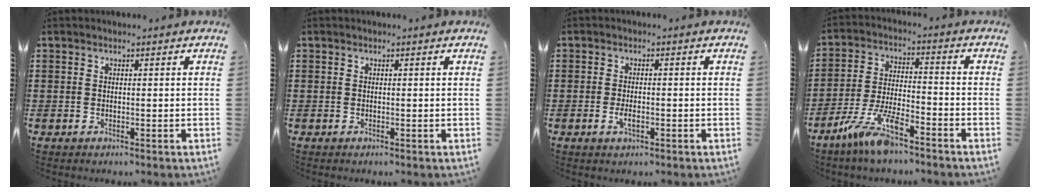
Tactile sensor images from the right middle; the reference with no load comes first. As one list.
[{"total": 0.0}, {"total": 2.4, "force": [-0.8, 1.0, 2.0], "torque": [-0.045, -0.001, -0.018]}, {"total": 8.6, "force": [-6.3, 1.7, 5.5], "torque": [-0.128, -0.007, -0.123]}]